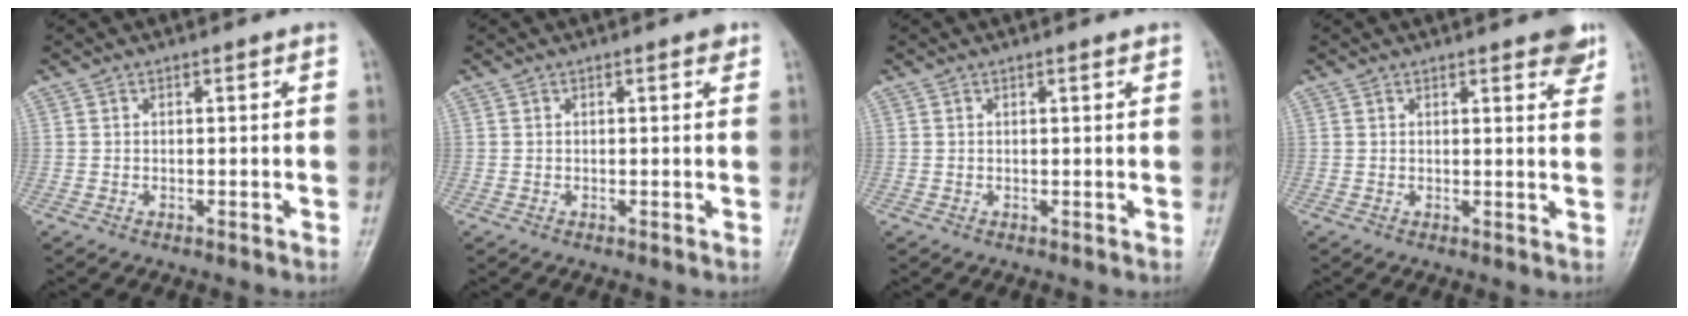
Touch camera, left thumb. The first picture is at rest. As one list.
[{"total": 1.1, "force": [0.7, 0.5, 0.7], "torque": [-0.005, -0.001, 0.006]}, {"total": 0.7, "force": [0.5, 0.1, 0.5], "torque": [-0.006, -0.002, 0.008]}, {"total": 4.9, "force": [3.3, 1.4, 3.4], "torque": [-0.024, -0.013, 0.036]}]